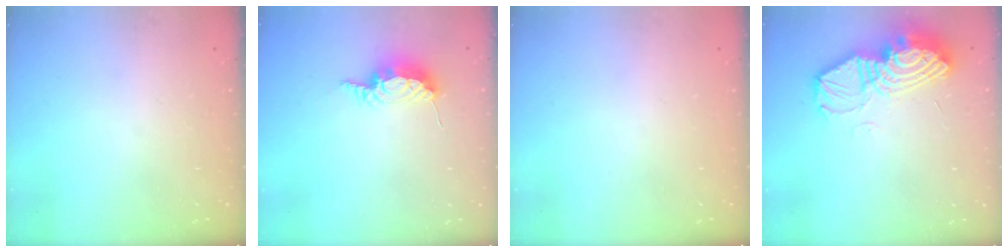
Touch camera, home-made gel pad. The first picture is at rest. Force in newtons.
{"total": 8.3, "press": 8.3, "slide": 0.1}
{"total": 0.0}
{"total": 17.2, "press": 17.1, "slide": 1.7}